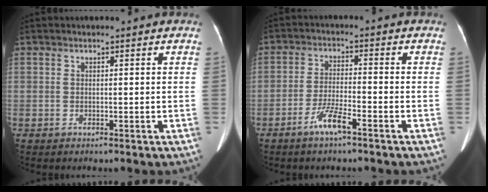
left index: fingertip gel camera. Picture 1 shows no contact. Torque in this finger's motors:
{"motor_torque": [0.55, 0.50, 0.05, 0.10]}